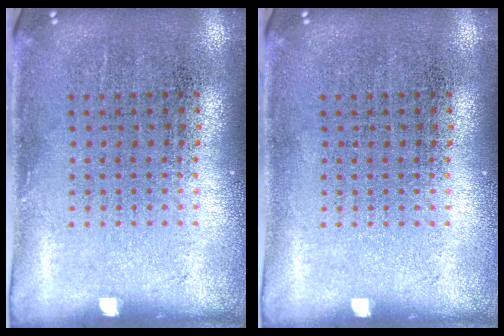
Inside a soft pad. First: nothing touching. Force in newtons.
{"total": 0.0}